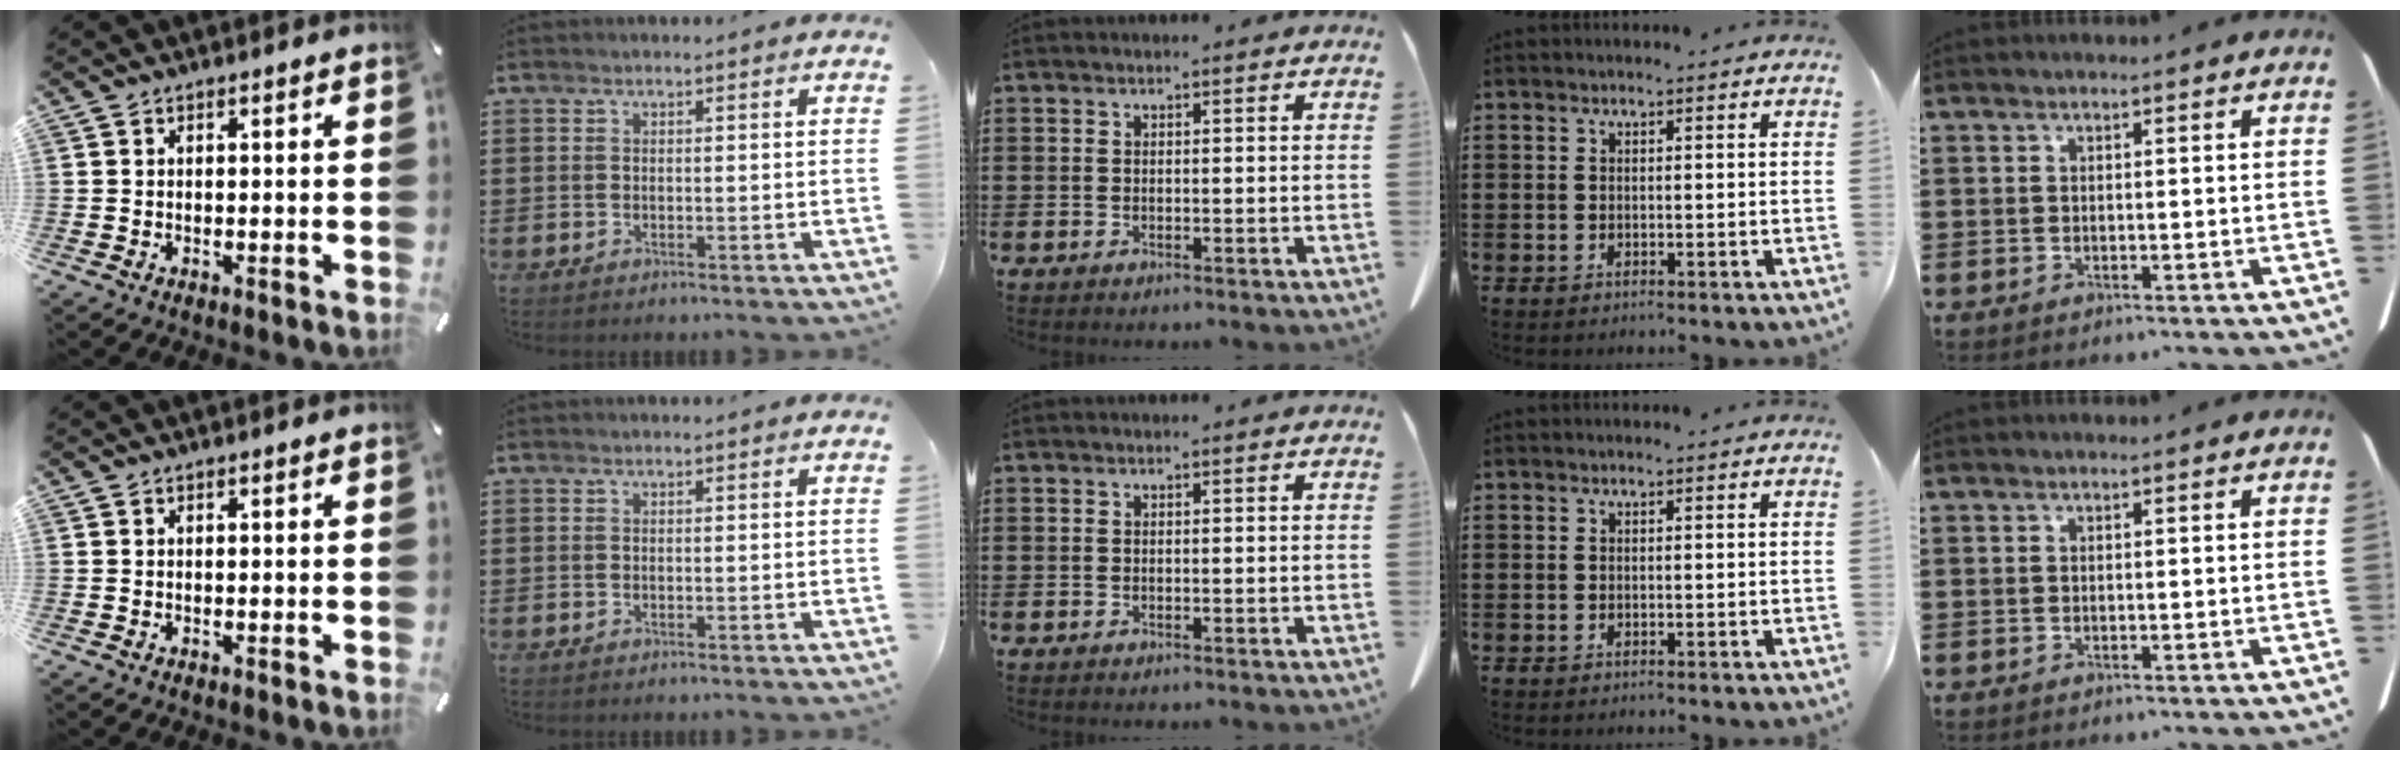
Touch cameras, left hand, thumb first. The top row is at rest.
{}